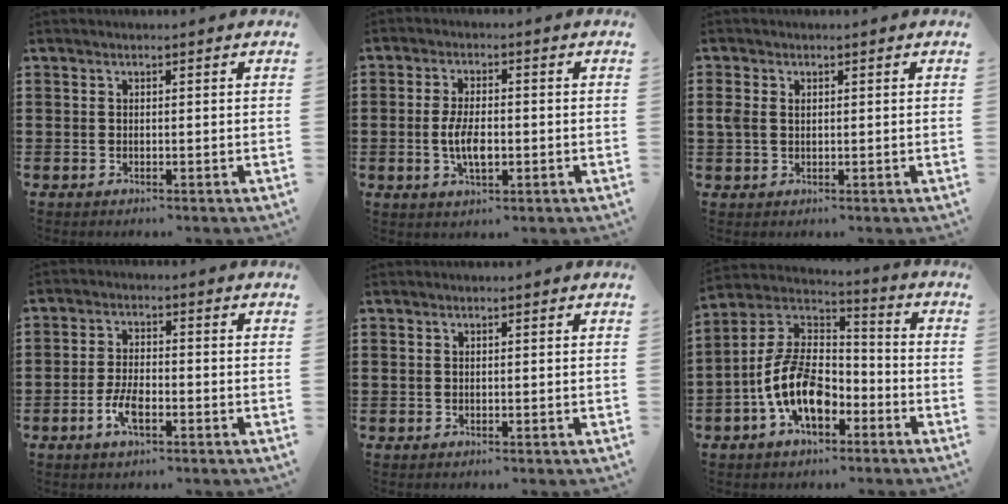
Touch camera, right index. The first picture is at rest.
{"total": 5.3, "force": [-0.9, 2.2, 4.8], "torque": [-0.097, 0.000, -0.017]}
{"total": 1.8, "force": [0.4, 1.3, 1.2], "torque": [-0.026, 0.007, 0.008]}
{"total": 4.6, "force": [-2.0, 1.9, 3.7], "torque": [-0.084, -0.002, -0.041]}
{"total": 0.0}
{"total": 11.2, "force": [-4.0, 6.3, 8.4], "torque": [-0.206, -0.008, -0.084]}